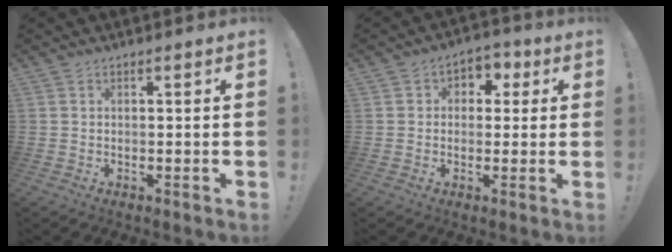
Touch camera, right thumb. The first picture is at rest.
{"total": 5.1, "force": [-0.2, 4.7, 2.1], "torque": [-0.020, 0.010, -0.004]}